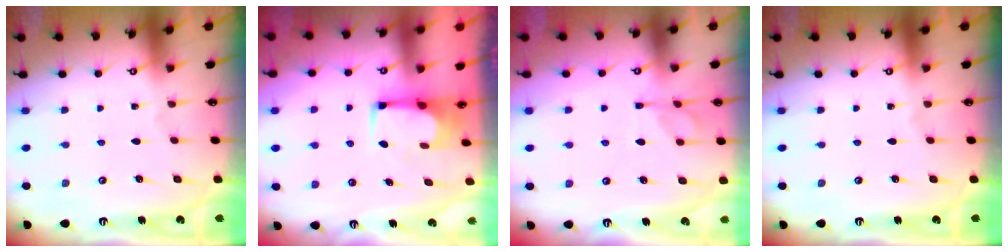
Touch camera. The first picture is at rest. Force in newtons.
{"total": 2.1, "press": 2.1, "slide": 0.1}
{"total": 2.1, "press": 1.7, "slide": 1.1}
{"total": 0.0}